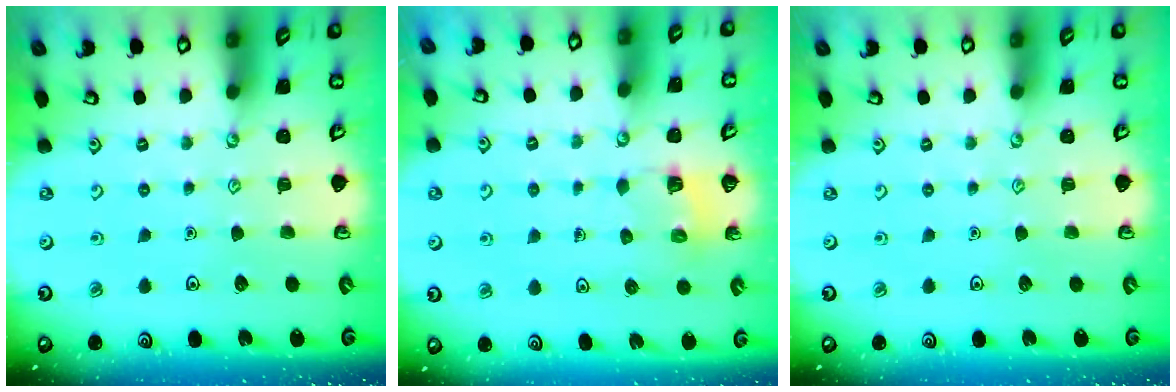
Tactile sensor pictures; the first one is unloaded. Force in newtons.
{"total": 4.7, "press": 4.7, "slide": 0.2}
{"total": 0.0}